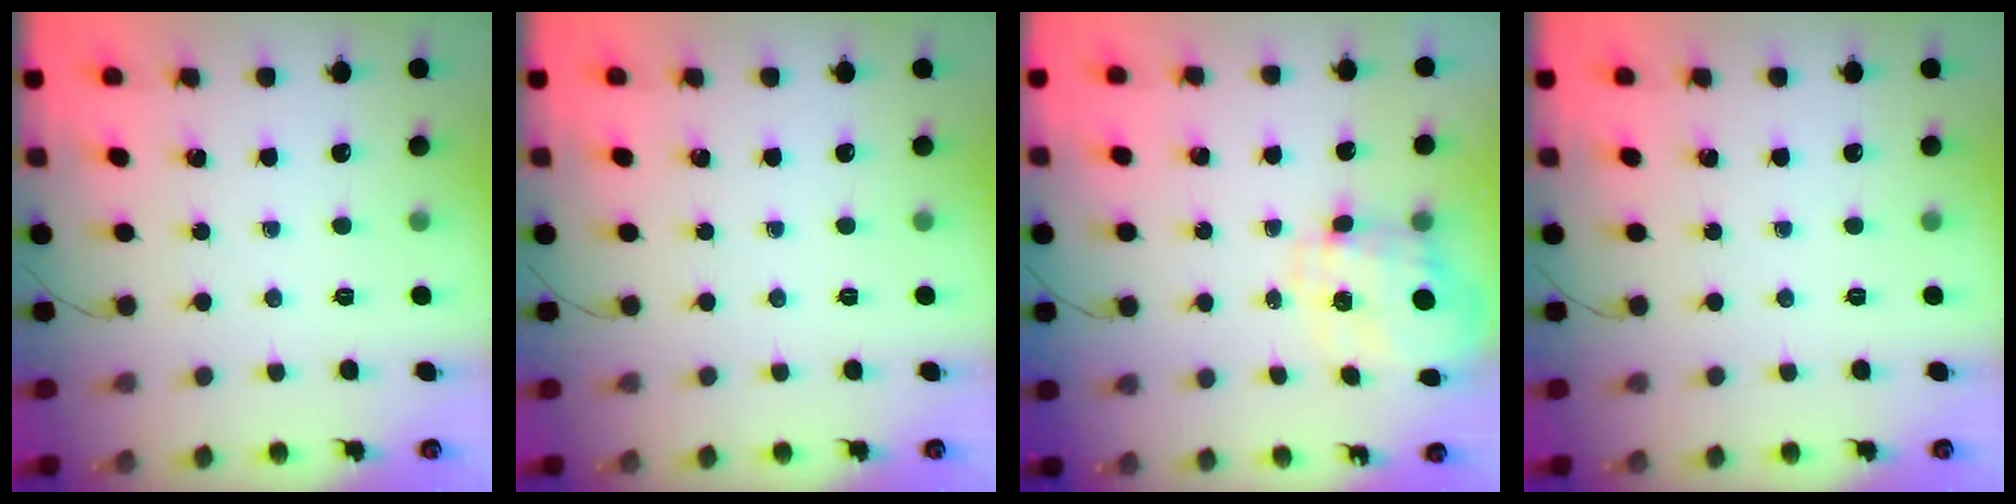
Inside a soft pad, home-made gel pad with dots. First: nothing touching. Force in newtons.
{"total": 0.0}
{"total": 3.5, "press": 3.3, "slide": 1.1}
{"total": 0.0}